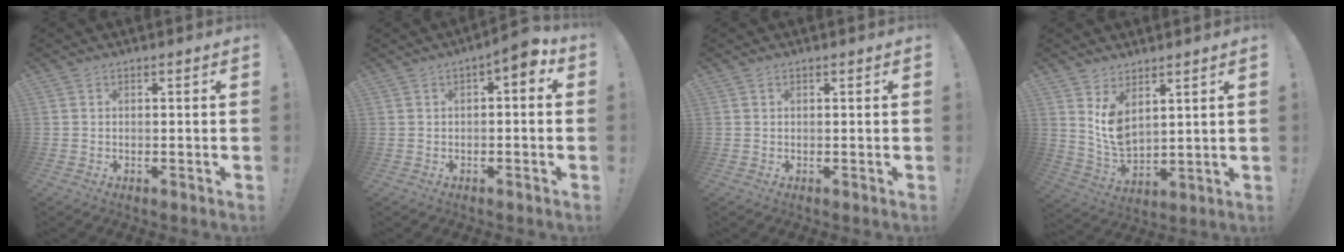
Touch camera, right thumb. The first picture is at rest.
{"total": 3.9, "force": [0.7, 1.2, 3.7], "torque": [-0.046, -0.010, 0.005]}
{"total": 0.0}
{"total": 8.2, "force": [5.2, 4.5, 4.6], "torque": [-0.091, -0.039, 0.102]}